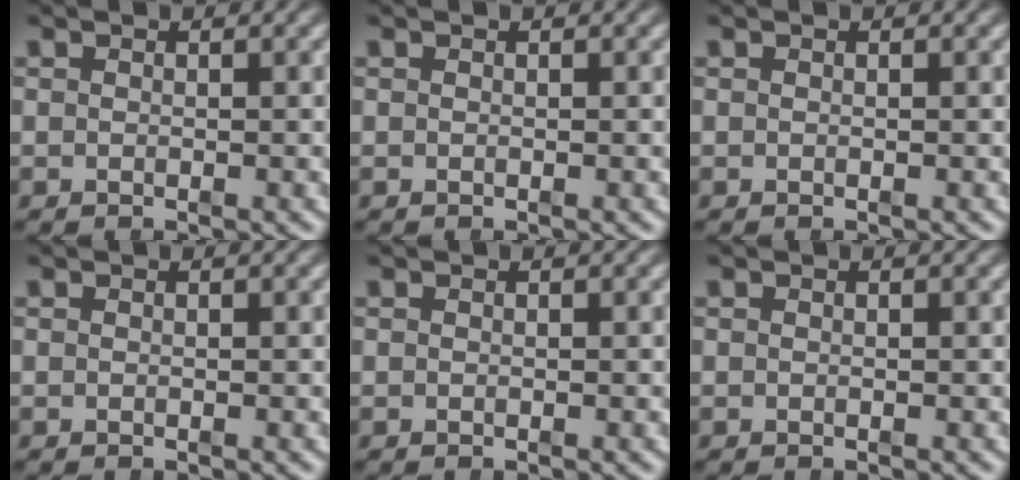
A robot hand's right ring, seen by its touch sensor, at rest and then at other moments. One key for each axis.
{"total": 0.0}
{"total": 0.0}
{"total": 0.0}
{"total": 0.0}
{"total": 0.0}